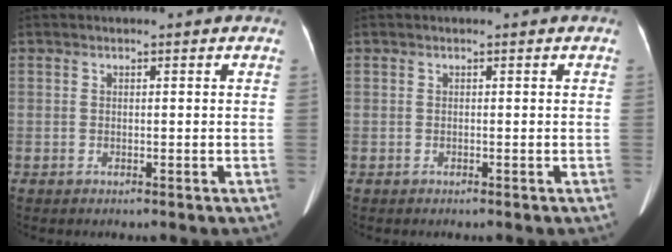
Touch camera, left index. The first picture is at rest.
{"total": 0.0}